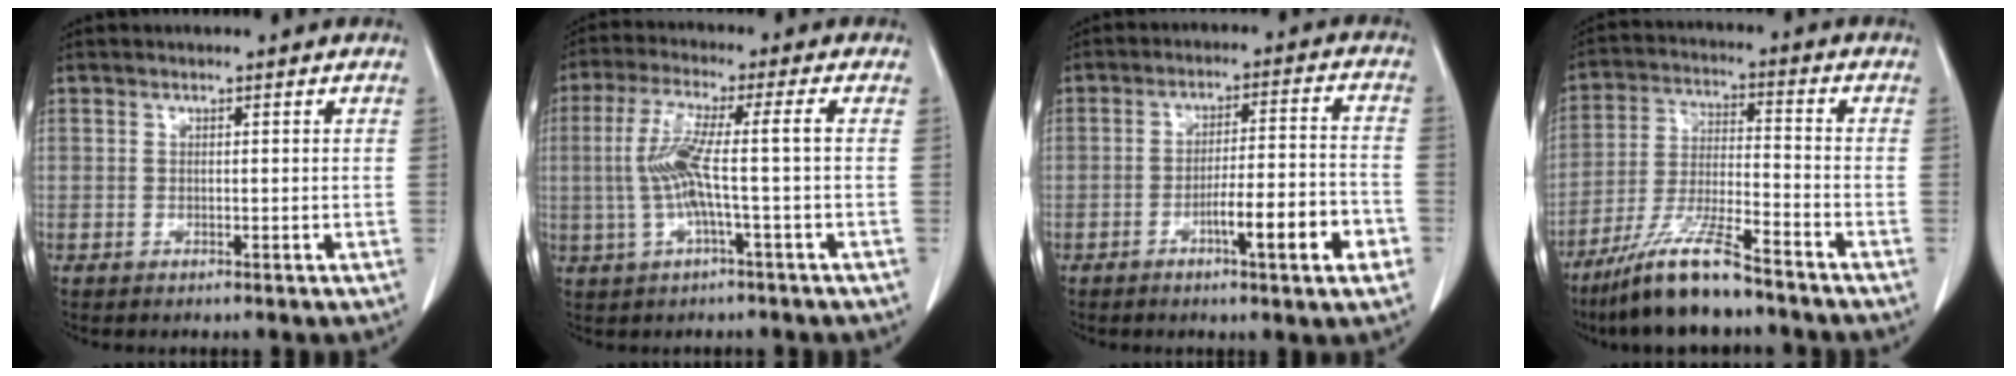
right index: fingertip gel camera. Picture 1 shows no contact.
{"total": 7.9, "force": [-0.7, -0.2, 7.8], "torque": [-0.168, 0.017, -0.014]}
{"total": 9.8, "force": [-4.3, 0.7, 8.8], "torque": [-0.129, 0.006, -0.063]}
{"total": 12.1, "force": [-9.3, 1.0, 7.7], "torque": [-0.151, -0.028, -0.173]}